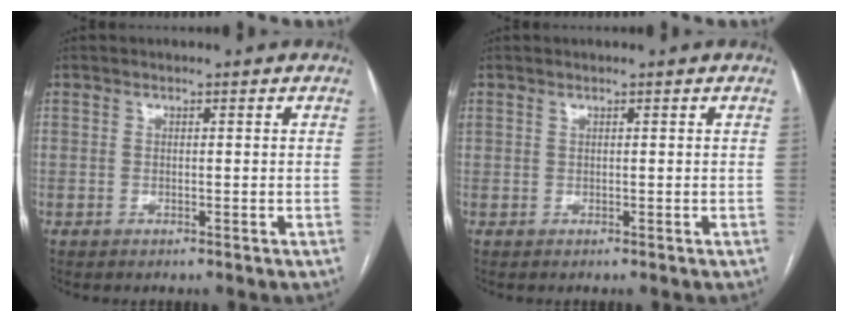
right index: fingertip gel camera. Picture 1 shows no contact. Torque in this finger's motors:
{"motor_torque": [0.27, 0.35, 0.09, 0.03]}